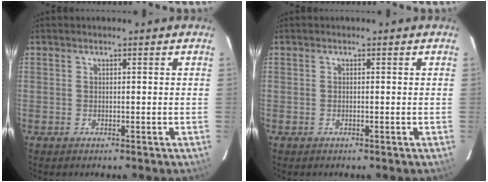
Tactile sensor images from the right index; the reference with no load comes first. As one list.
[{"total": 0.0}]